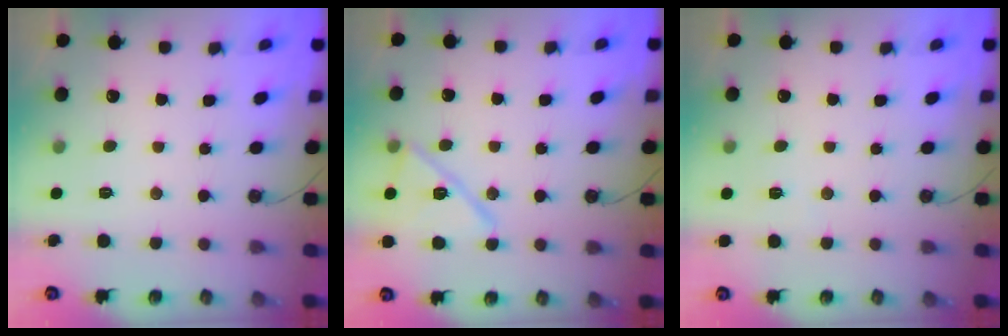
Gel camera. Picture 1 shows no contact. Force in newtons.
{"total": 13.1, "press": 13.1, "slide": 0.8}
{"total": 2.3, "press": 1.3, "slide": 1.9}